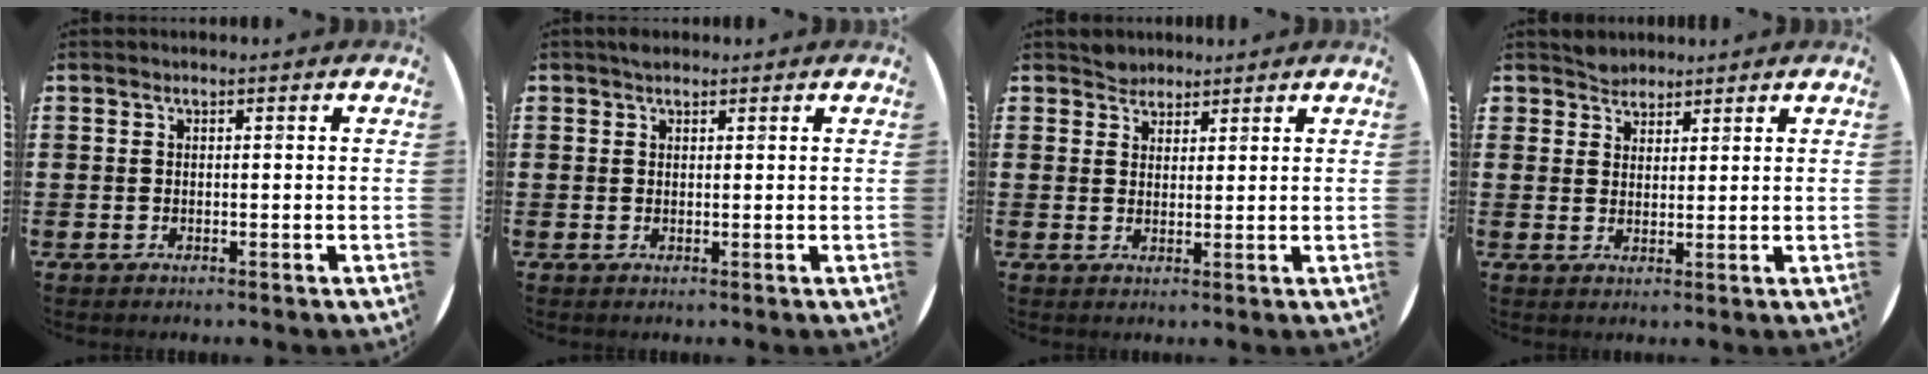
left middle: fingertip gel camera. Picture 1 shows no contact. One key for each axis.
{"total": 0.9, "fx": 0.8, "fy": 0.4, "fz": 0.1, "tx": 0.004, "ty": -0.002, "tz": 0.015}
{"total": 2.3, "fx": 2.1, "fy": 0.9, "fz": -0.2, "tx": 0.008, "ty": 0.002, "tz": 0.041}
{"total": 2.6, "fx": 2.4, "fy": 1.0, "fz": -0.3, "tx": 0.000, "ty": 0.003, "tz": 0.048}